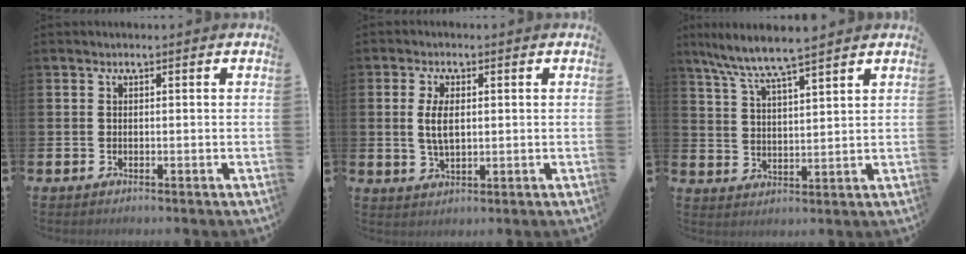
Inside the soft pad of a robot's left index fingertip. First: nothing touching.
{"total": 4.1, "force": [0.9, 1.9, 3.5], "torque": [-0.056, 0.000, 0.011]}
{"total": 6.6, "force": [6.2, -0.1, 2.3], "torque": [-0.064, -0.033, 0.107]}